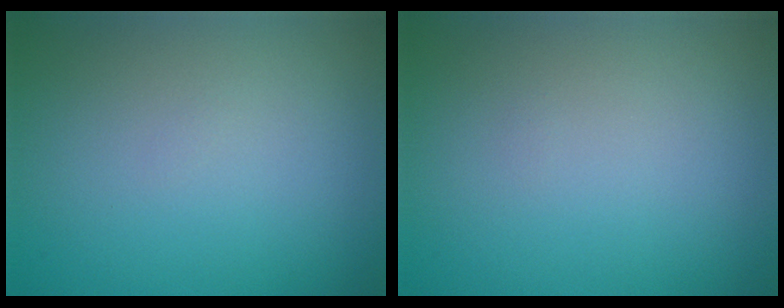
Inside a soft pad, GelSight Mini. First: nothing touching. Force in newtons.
{"total": 0.0}